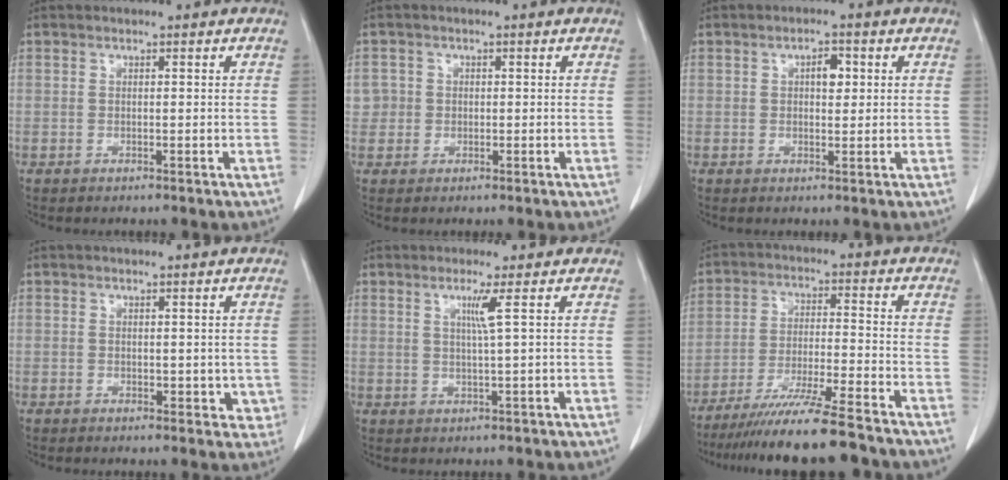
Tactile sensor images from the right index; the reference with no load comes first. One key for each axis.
{"total": 2.7, "fx": 0.3, "fy": 2.7, "fz": 0.0, "tx": 0.017, "ty": 0.008, "tz": 0.004}
{"total": 2.9, "fx": 0.8, "fy": 1.5, "fz": 2.4, "tx": -0.035, "ty": 0.005, "tz": 0.012}
{"total": 3.0, "fx": 0.1, "fy": 2.3, "fz": 2.0, "tx": -0.004, "ty": -0.002, "tz": 0.006}
{"total": 2.8, "fx": 1.1, "fy": -0.9, "fz": 2.4, "tx": -0.048, "ty": -0.006, "tz": 0.024}
{"total": 13.4, "fx": -11.3, "fy": -0.6, "fz": 7.2, "tx": -0.110, "ty": -0.028, "tz": -0.184}